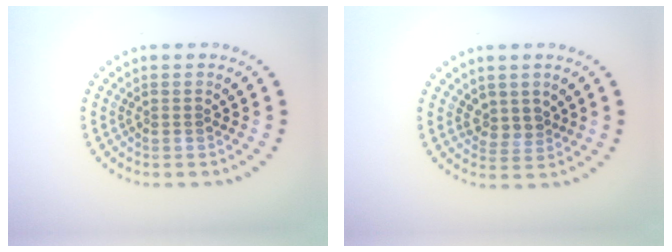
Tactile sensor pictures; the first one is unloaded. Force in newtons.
{"total": 1.9, "press": 1.5, "slide": 1.2}